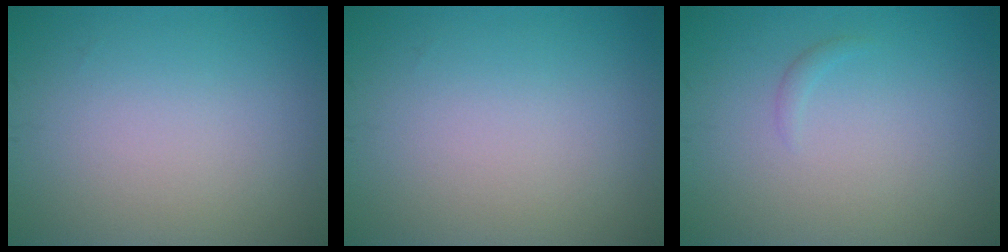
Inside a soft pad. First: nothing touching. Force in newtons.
{"total": 0.0}
{"total": 0.6, "press": 0.6, "slide": 0.0}